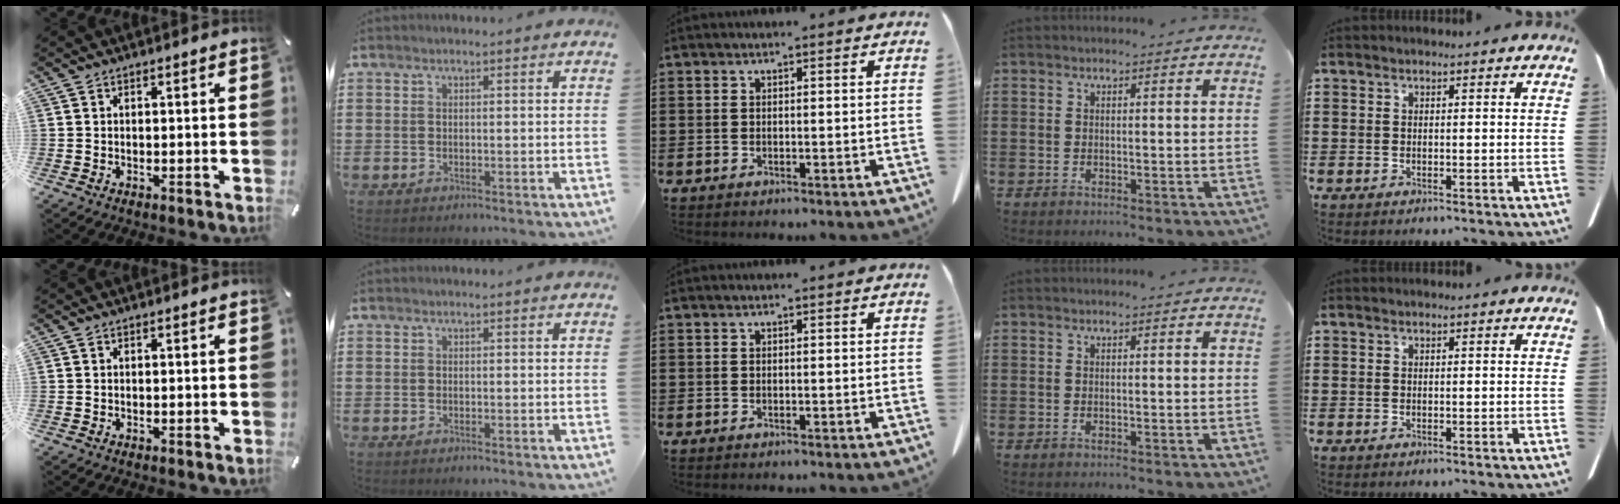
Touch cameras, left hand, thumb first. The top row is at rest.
{}